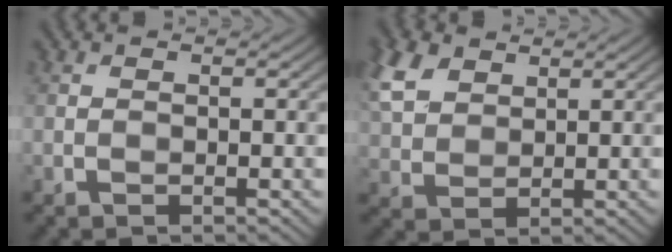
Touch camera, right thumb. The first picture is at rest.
{"total": 7.1, "force": [3.8, 4.4, 4.2], "torque": [-0.133, 0.017, 0.081]}